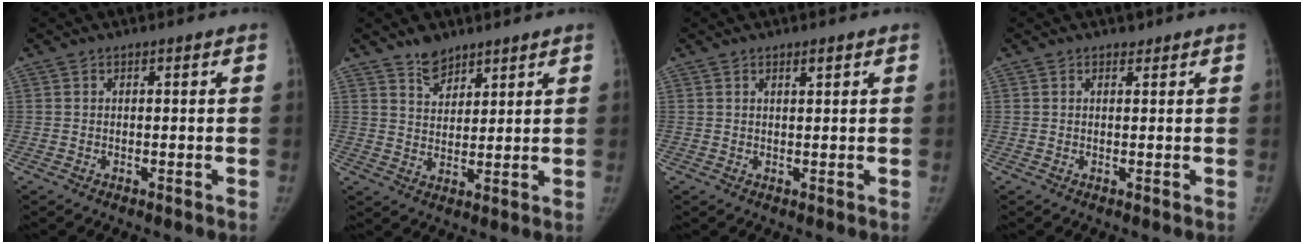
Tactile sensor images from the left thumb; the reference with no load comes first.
{"total": 5.0, "force": [4.0, 2.6, 1.5], "torque": [0.000, -0.031, 0.074]}
{"total": 1.2, "force": [0.9, 0.2, 0.9], "torque": [-0.012, -0.005, 0.015]}
{"total": 0.7, "force": [0.5, 0.4, 0.0], "torque": [0.007, -0.004, 0.004]}